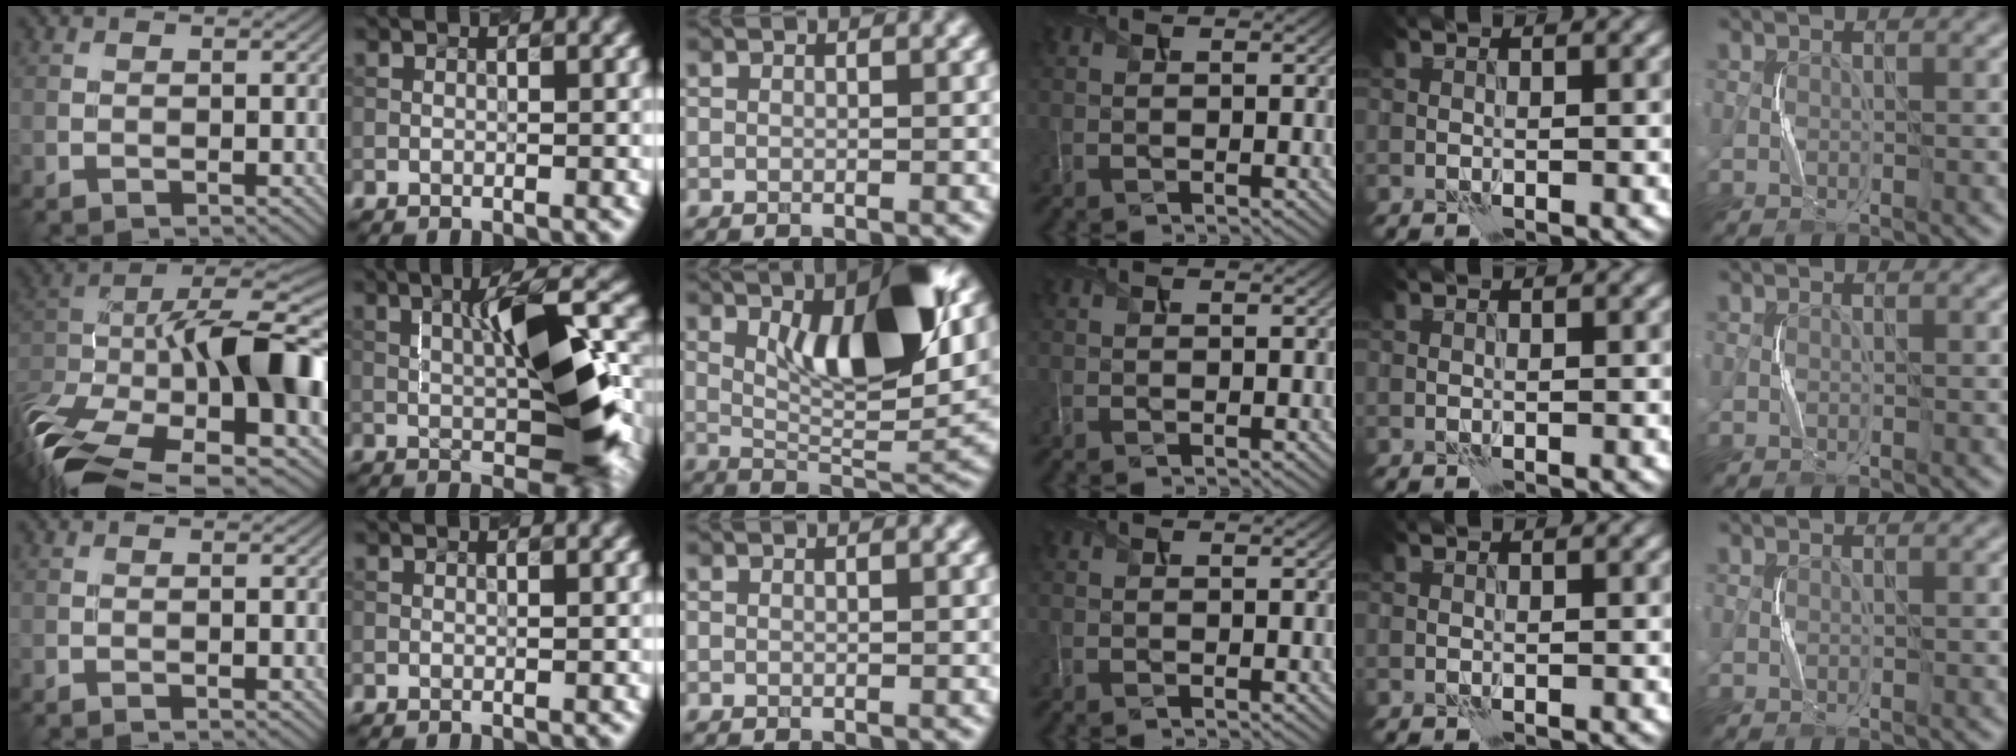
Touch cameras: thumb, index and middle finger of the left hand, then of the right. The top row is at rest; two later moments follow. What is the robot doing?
{"motion": "squeeze", "object": "paper clamp"}